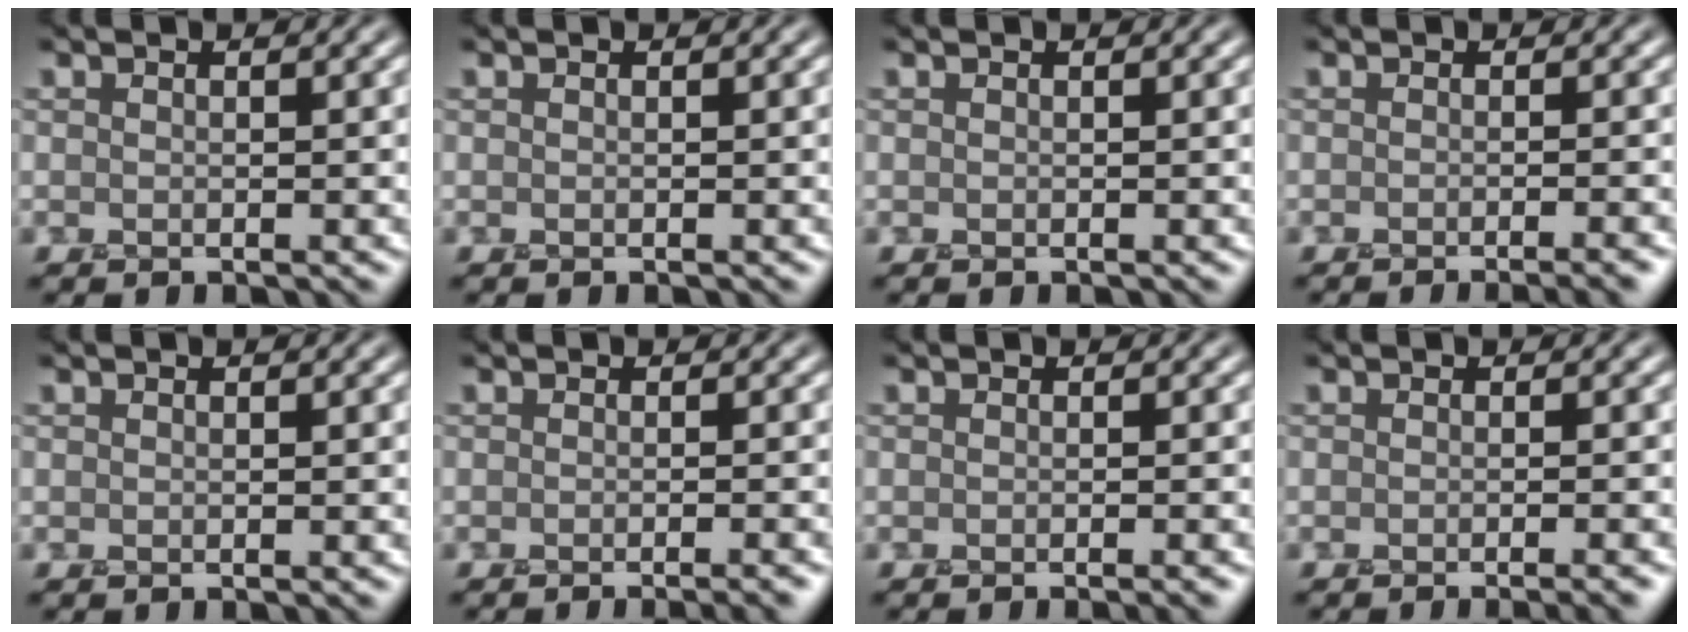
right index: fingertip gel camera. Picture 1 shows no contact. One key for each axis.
{"total": 0.0}
{"total": 0.0}
{"total": 3.4, "fx": -1.9, "fy": 1.1, "fz": 2.7, "tx": -0.008, "ty": 0.008, "tz": -0.025}
{"total": 0.0}
{"total": 2.9, "fx": -1.5, "fy": 0.9, "fz": 2.3, "tx": -0.005, "ty": 0.004, "tz": -0.021}
{"total": 1.4, "fx": -0.7, "fy": 0.4, "fz": 1.2, "tx": -0.003, "ty": -0.004, "tz": -0.011}
{"total": 2.7, "fx": -1.4, "fy": 0.8, "fz": 2.1, "tx": -0.004, "ty": 0.003, "tz": -0.018}